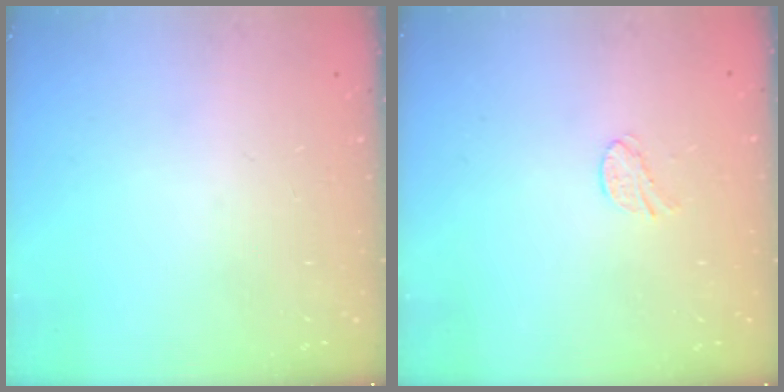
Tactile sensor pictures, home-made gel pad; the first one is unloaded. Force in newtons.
{"total": 5.4, "press": 5.4, "slide": 0.5}